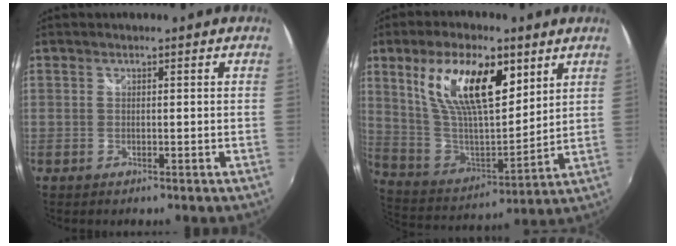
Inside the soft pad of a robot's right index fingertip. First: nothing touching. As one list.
[{"total": 19.8, "force": [9.1, 8.5, 15.5], "torque": [-0.286, 0.009, 0.177]}]